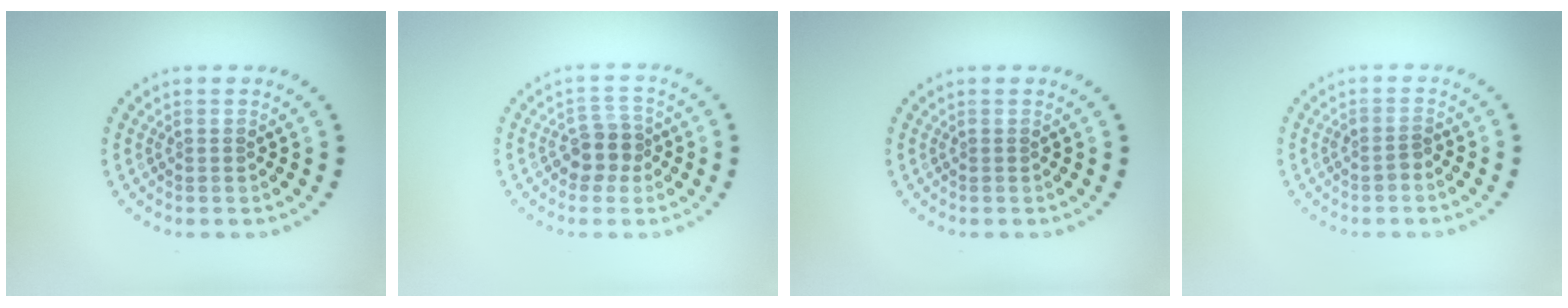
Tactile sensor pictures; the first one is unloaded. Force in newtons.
{"total": 2.6, "press": 2.3, "slide": 1.2}
{"total": 0.0}
{"total": 1.0, "press": 0.9, "slide": 0.6}